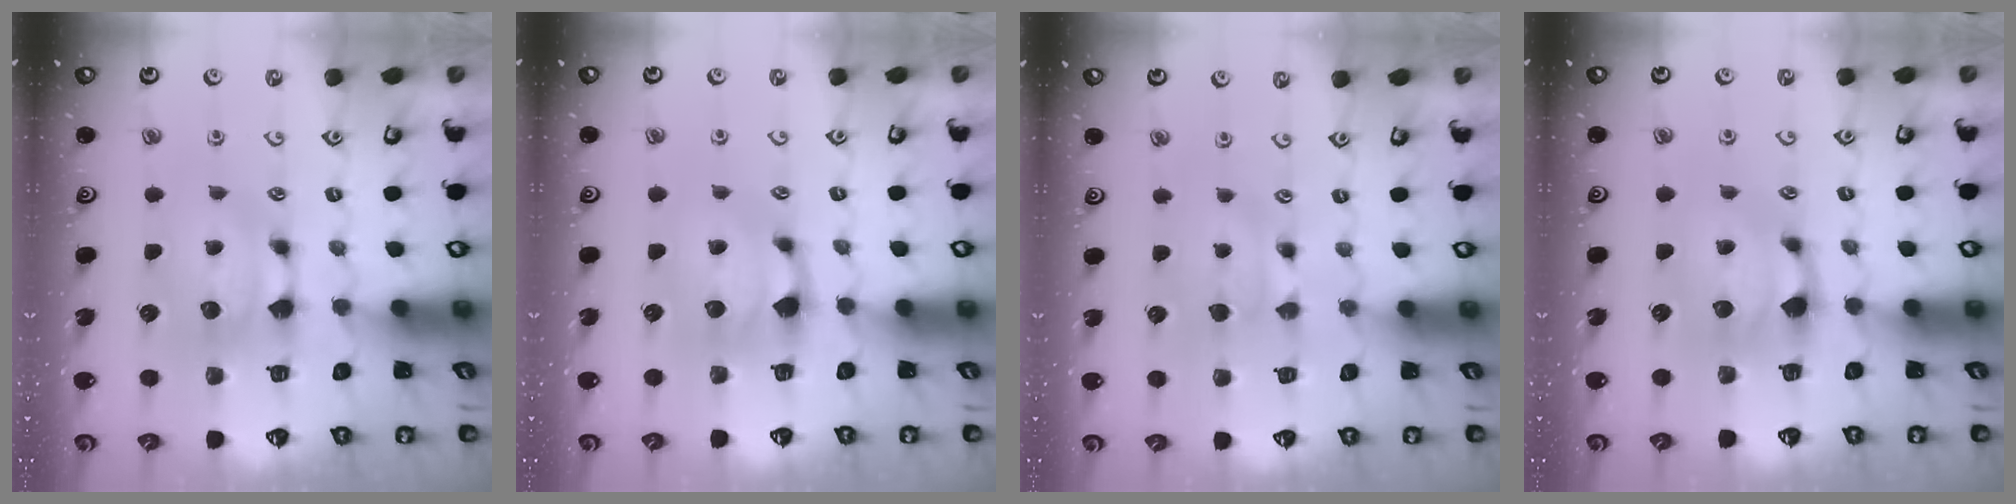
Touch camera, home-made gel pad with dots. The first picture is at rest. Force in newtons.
{"total": 1.0, "press": 0.5, "slide": 0.8}
{"total": 0.9, "press": 0.8, "slide": 0.5}
{"total": 1.0, "press": 0.5, "slide": 0.8}